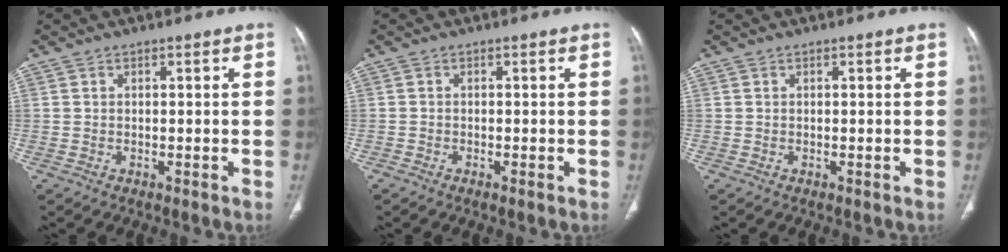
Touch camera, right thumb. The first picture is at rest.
{"total": 0.7, "force": [-0.4, 0.2, 0.5], "torque": [-0.014, -0.002, -0.010]}
{"total": 0.0}